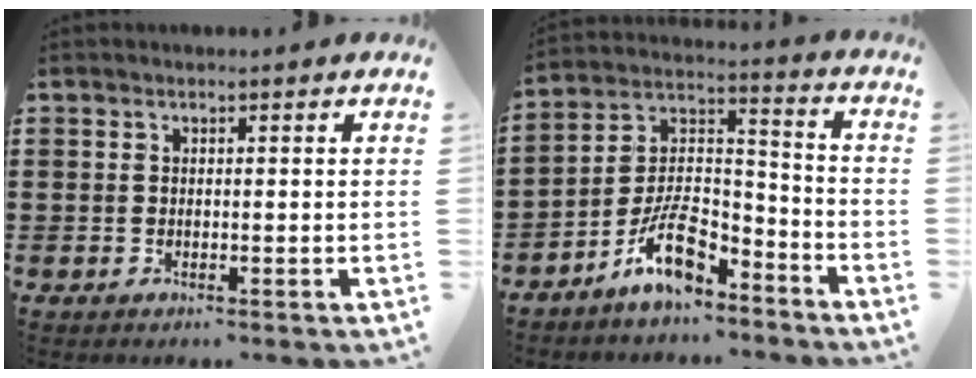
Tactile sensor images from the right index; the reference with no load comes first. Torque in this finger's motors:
{"motor_torque": [2.14, 0.00, 0.98, 0.20]}